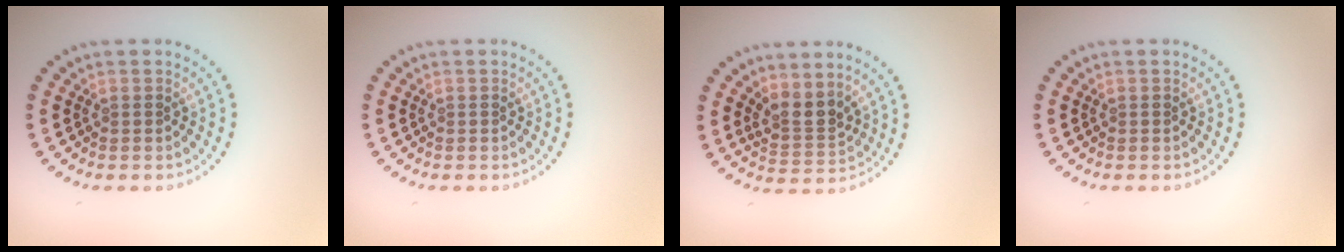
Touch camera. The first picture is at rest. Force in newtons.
{"total": 0.0}
{"total": 2.6, "press": 1.8, "slide": 1.8}
{"total": 0.0}